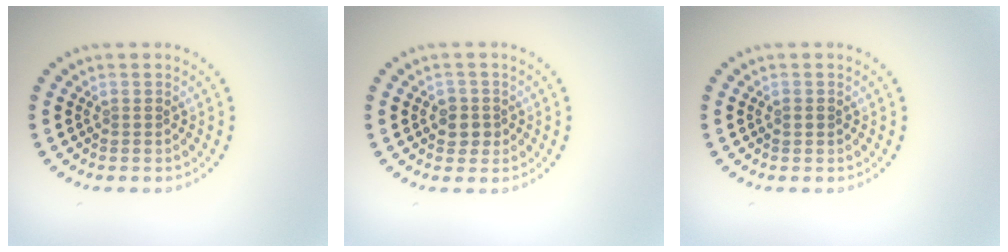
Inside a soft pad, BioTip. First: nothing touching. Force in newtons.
{"total": 1.8, "press": 1.6, "slide": 0.6}
{"total": 0.7, "press": 0.7, "slide": 0.1}